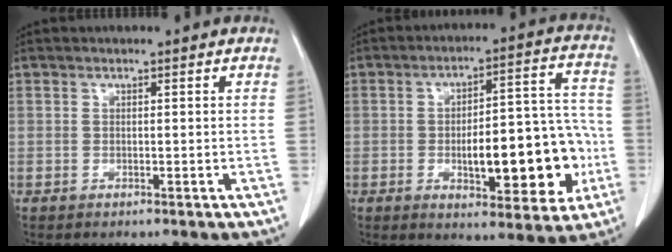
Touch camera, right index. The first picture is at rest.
{"total": 16.1, "force": [-3.5, 5.5, 14.8], "torque": [-0.199, 0.030, -0.041]}